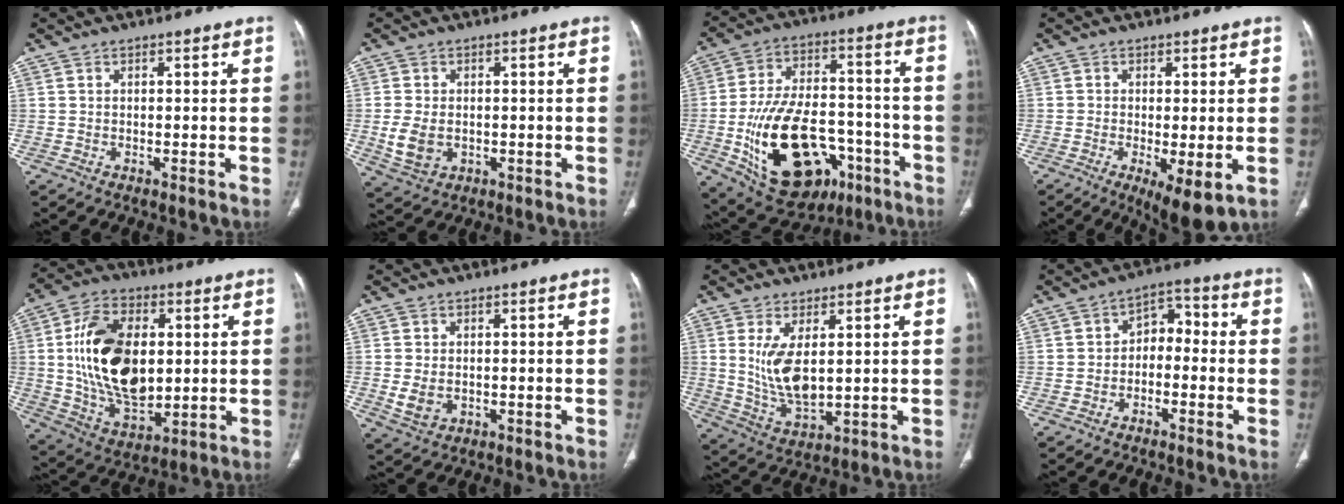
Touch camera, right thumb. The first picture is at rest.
{"total": 6.2, "force": [-0.8, 4.5, 4.2], "torque": [-0.079, -0.006, -0.004]}
{"total": 25.4, "force": [-9.2, 15.0, 18.3], "torque": [-0.317, 0.036, -0.123]}
{"total": 8.0, "force": [-2.5, 2.6, 7.1], "torque": [-0.115, -0.019, -0.035]}
{"total": 20.3, "force": [2.2, 12.3, 16.0], "torque": [-0.264, -0.011, 0.048]}
{"total": 4.0, "force": [-0.5, 3.0, 2.6], "torque": [-0.049, -0.004, 0.001]}
{"total": 9.2, "force": [1.9, 4.2, 8.0], "torque": [-0.150, -0.025, 0.051]}
{"total": 5.8, "force": [-1.5, 4.1, 3.8], "torque": [-0.034, 0.039, -0.040]}